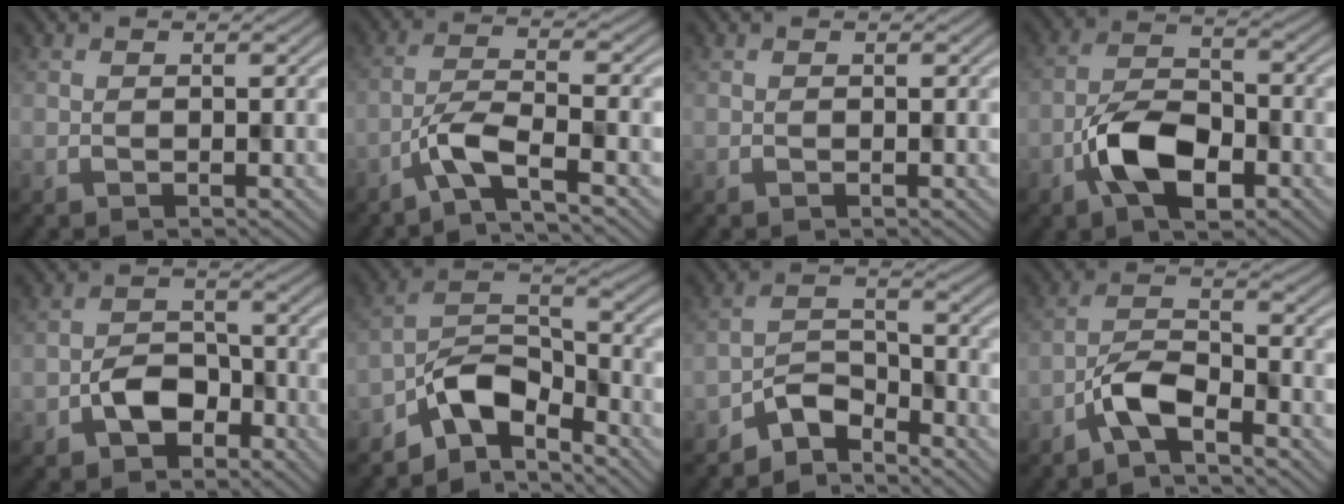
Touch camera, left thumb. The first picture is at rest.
{"total": 4.6, "force": [-3.0, 0.6, 3.4], "torque": [-0.063, 0.007, -0.071]}
{"total": 0.0}
{"total": 8.2, "force": [-3.8, 4.1, 6.0], "torque": [-0.112, 0.008, -0.084]}
{"total": 4.8, "force": [-2.7, 3.2, 2.4], "torque": [-0.037, 0.008, -0.056]}
{"total": 8.4, "force": [-6.1, 3.7, 4.5], "torque": [-0.064, 0.006, -0.136]}
{"total": 4.9, "force": [-4.4, 1.6, 1.5], "torque": [-0.023, 0.007, -0.094]}
{"total": 4.9, "force": [-3.4, 1.4, 3.1], "torque": [-0.062, 0.007, -0.081]}